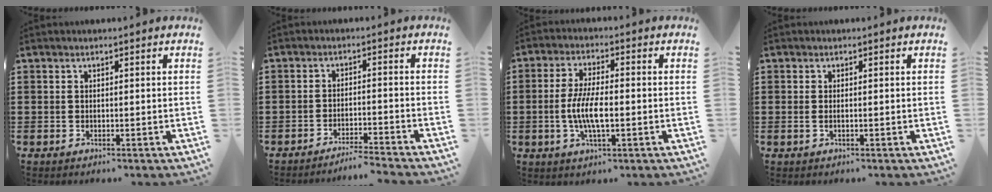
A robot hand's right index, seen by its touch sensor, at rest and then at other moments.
{"total": 3.2, "force": [-3.1, -0.6, 0.4], "torque": [-0.011, -0.005, -0.065]}
{"total": 6.4, "force": [-1.2, 1.9, 6.0], "torque": [-0.131, -0.004, -0.029]}
{"total": 0.6, "force": [-0.1, 0.1, 0.6], "torque": [-0.012, -0.003, -0.001]}